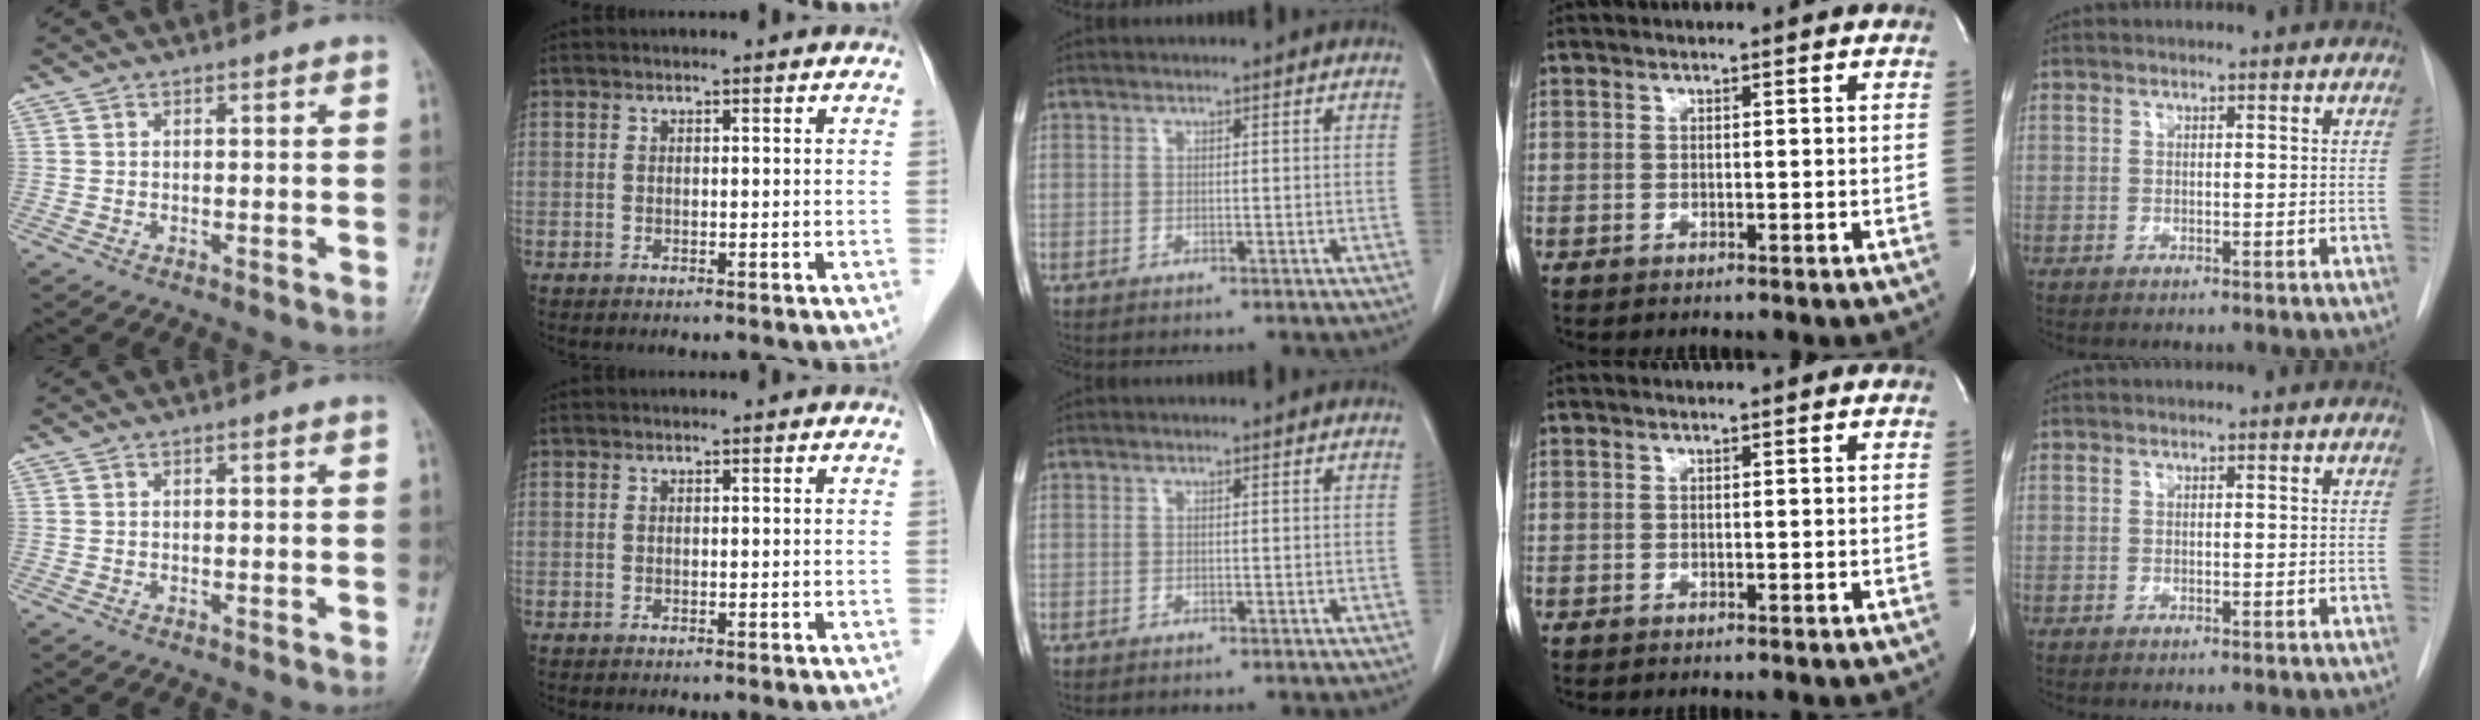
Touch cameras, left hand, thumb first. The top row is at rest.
{}